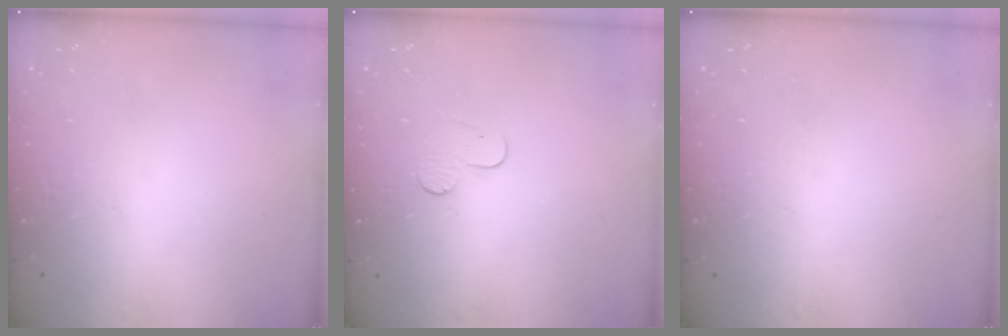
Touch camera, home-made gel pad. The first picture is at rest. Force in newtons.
{"total": 4.9, "press": 4.8, "slide": 0.5}
{"total": 0.0}